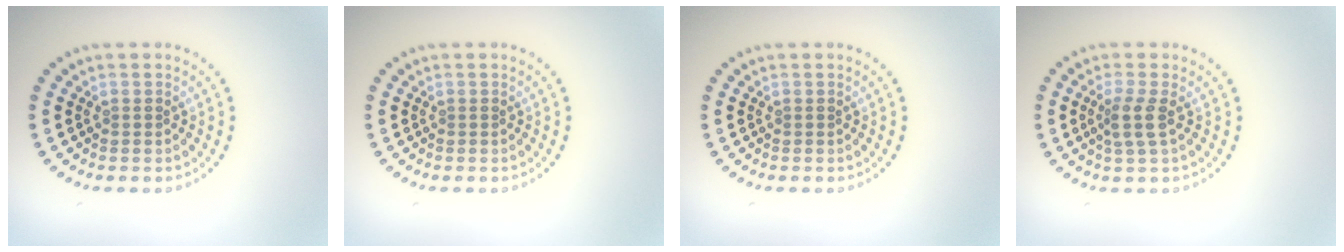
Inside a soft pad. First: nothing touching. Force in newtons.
{"total": 0.0}
{"total": 0.0}
{"total": 2.1, "press": 1.7, "slide": 1.2}